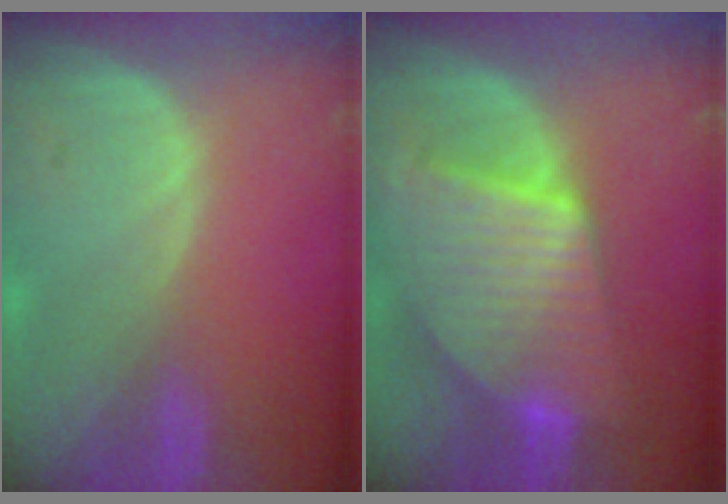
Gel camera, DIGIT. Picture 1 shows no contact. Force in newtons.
{"total": 10.0, "press": 10.0, "slide": 0.7}